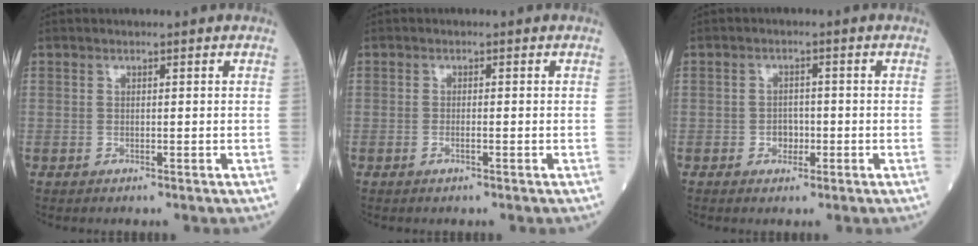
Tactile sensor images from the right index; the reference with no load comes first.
{"total": 0.8, "force": [-0.4, 0.1, 0.8], "torque": [-0.021, 0.001, -0.004]}
{"total": 2.2, "force": [-0.7, 1.7, 1.2], "torque": [-0.012, 0.009, -0.006]}